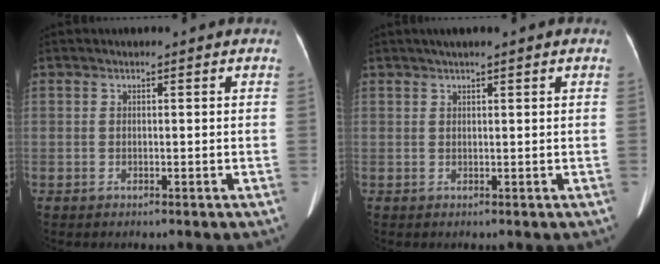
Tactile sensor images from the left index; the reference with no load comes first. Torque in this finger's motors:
{"motor_torque": [0.42, -0.31, 0.06, 0.01]}